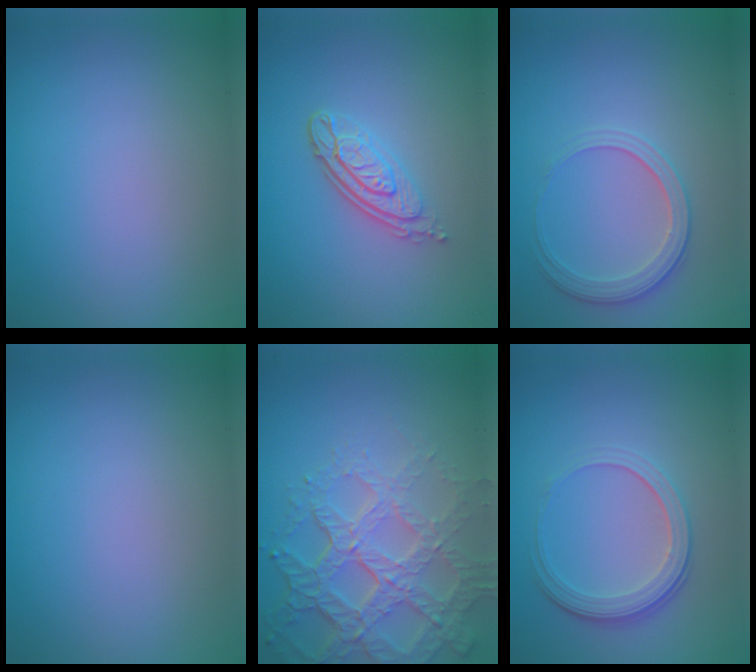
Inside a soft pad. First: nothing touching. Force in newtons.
{"total": 4.1, "press": 2.9, "slide": 2.8}
{"total": 2.8, "press": 2.7, "slide": 0.8}
{"total": 0.0}
{"total": 7.7, "press": 5.3, "slide": 5.5}
{"total": 3.9, "press": 2.8, "slide": 2.8}